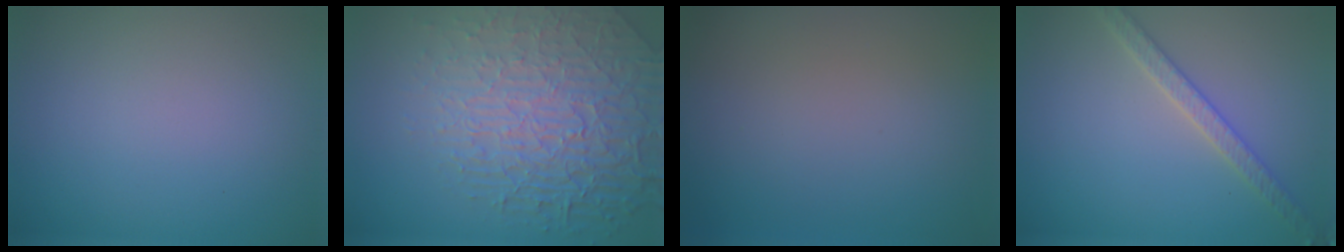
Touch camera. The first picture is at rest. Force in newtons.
{"total": 8.0, "press": 5.9, "slide": 5.3}
{"total": 0.0}
{"total": 2.9, "press": 2.8, "slide": 0.6}